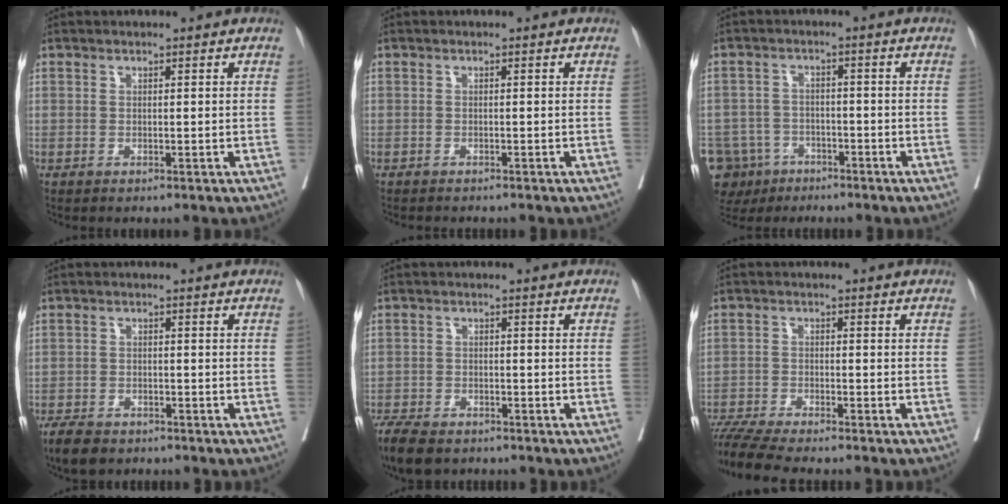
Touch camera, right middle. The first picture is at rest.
{"total": 3.2, "force": [-2.9, 0.7, 1.2], "torque": [-0.019, -0.005, -0.036]}
{"total": 11.1, "force": [-6.5, 8.5, 2.7], "torque": [-0.079, 0.002, -0.099]}
{"total": 4.9, "force": [-3.9, 2.2, 2.1], "torque": [-0.036, -0.004, -0.063]}
{"total": 7.5, "force": [-5.9, 3.1, 3.5], "torque": [-0.059, -0.010, -0.095]}
{"total": 9.4, "force": [-8.4, 0.3, 4.2], "torque": [-0.070, -0.016, -0.141]}